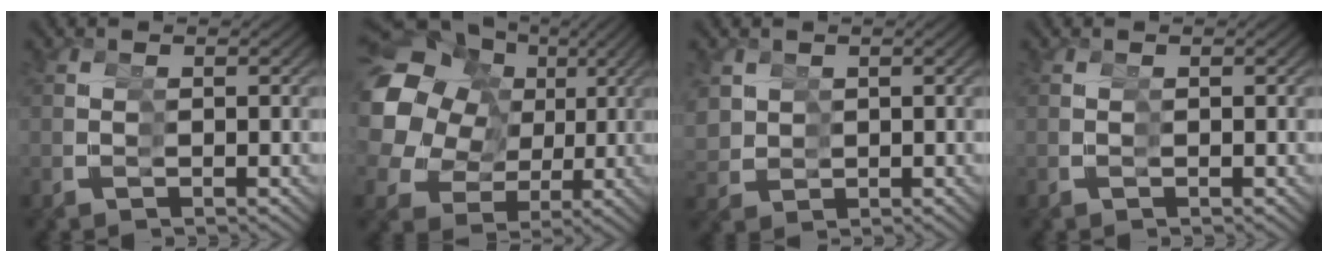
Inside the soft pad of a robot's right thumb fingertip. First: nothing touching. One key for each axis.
{"total": 15.3, "fx": 3.6, "fy": 11.5, "fz": 9.3, "tx": -0.197, "ty": 0.006, "tz": 0.055}
{"total": 2.8, "fx": 1.9, "fy": 2.1, "fz": -0.2, "tx": -0.012, "ty": -0.008, "tz": 0.041}
{"total": 0.0}